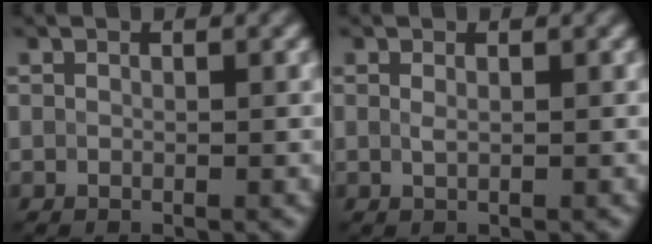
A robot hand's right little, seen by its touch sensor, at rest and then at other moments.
{"total": 0.6, "force": [0.2, 0.2, 0.5], "torque": [-0.016, 0.001, 0.003]}